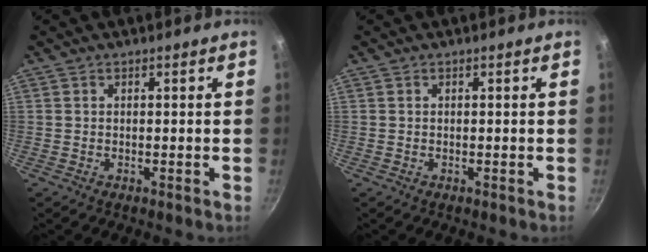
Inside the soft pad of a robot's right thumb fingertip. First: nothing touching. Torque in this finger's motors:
{"motor_torque": [-0.15, 0.02, -0.12, 0.03, 0.00]}